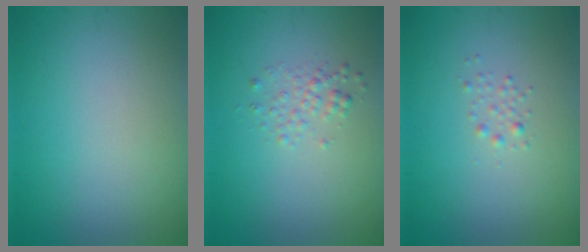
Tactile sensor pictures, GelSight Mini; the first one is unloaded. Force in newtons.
{"total": 1.4, "press": 1.4, "slide": 0.1}
{"total": 0.8, "press": 0.8, "slide": 0.1}